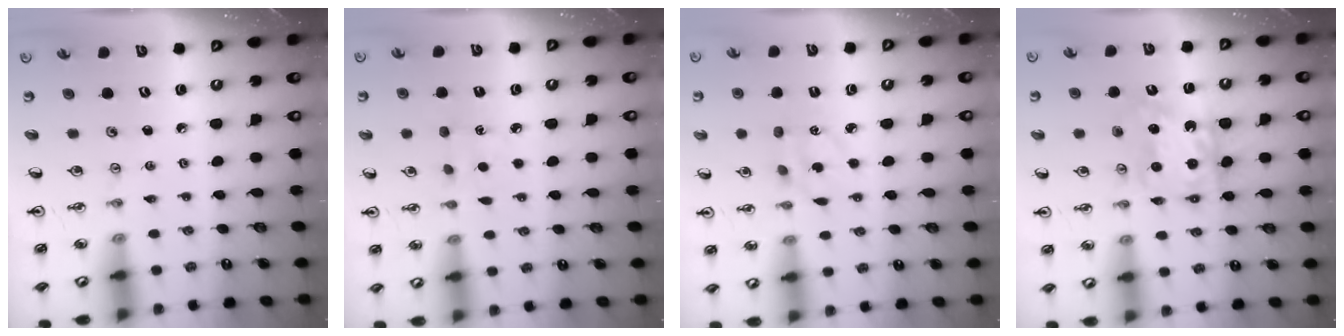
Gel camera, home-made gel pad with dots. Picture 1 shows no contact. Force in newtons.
{"total": 3.4, "press": 3.4, "slide": 0.4}
{"total": 3.2, "press": 3.1, "slide": 0.7}
{"total": 10.1, "press": 10.1, "slide": 0.5}